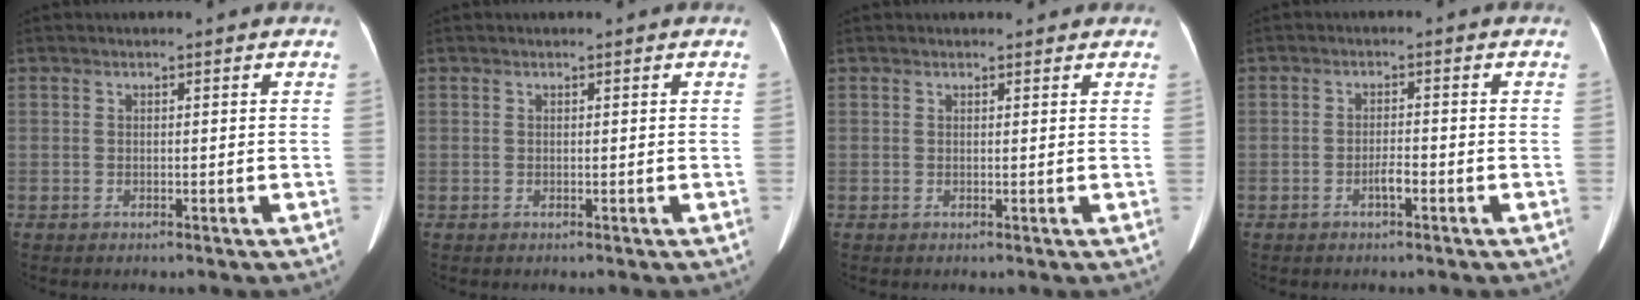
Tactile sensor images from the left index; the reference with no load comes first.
{"total": 0.0}
{"total": 2.6, "force": [2.3, 0.8, 0.8], "torque": [-0.007, 0.016, 0.022]}
{"total": 1.9, "force": [-1.1, 0.3, 1.5], "torque": [-0.027, 0.003, -0.019]}